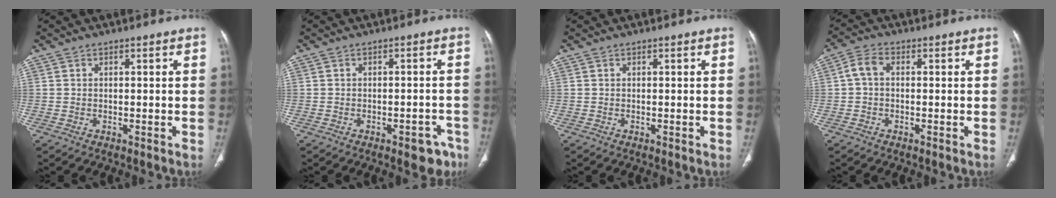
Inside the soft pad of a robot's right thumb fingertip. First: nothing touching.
{"total": 5.0, "force": [-3.1, 2.4, 3.1], "torque": [-0.015, 0.020, -0.034]}
{"total": 0.0}
{"total": 3.6, "force": [0.0, 2.3, 2.7], "torque": [-0.052, 0.011, -0.007]}